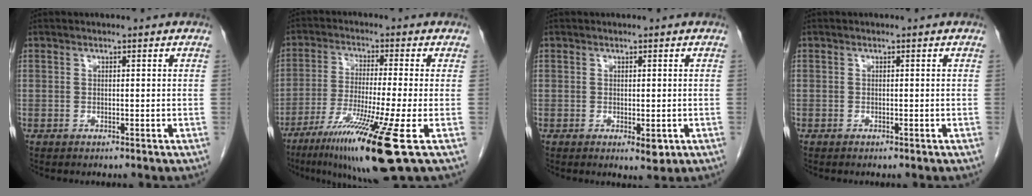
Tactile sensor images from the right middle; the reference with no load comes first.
{"total": 14.3, "force": [-7.6, -1.2, 12.0], "torque": [-0.216, -0.045, -0.133]}
{"total": 2.2, "force": [-0.7, 1.0, 1.8], "torque": [-0.020, -0.002, -0.003]}
{"total": 0.0}